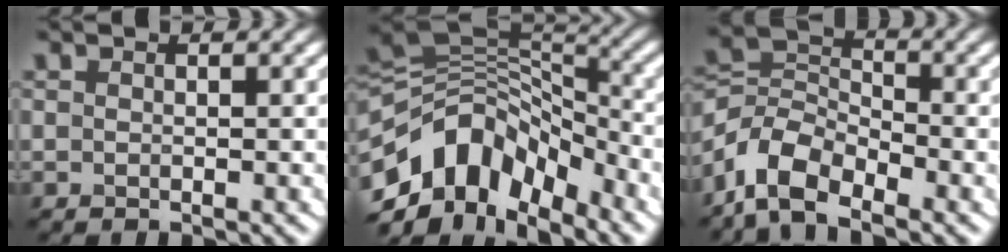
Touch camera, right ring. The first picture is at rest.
{"total": 10.7, "force": [-5.6, 6.6, 6.3], "torque": [-0.103, 0.016, -0.111]}
{"total": 5.9, "force": [-4.1, 3.0, 3.1], "torque": [-0.055, 0.005, -0.094]}